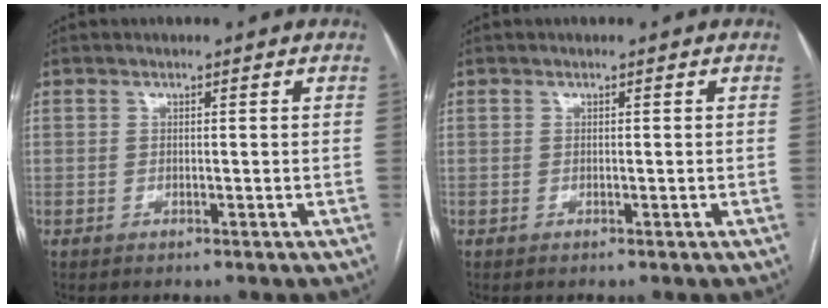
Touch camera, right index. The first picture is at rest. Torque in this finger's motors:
{"motor_torque": [0.00, 0.00, 0.00, 0.01]}